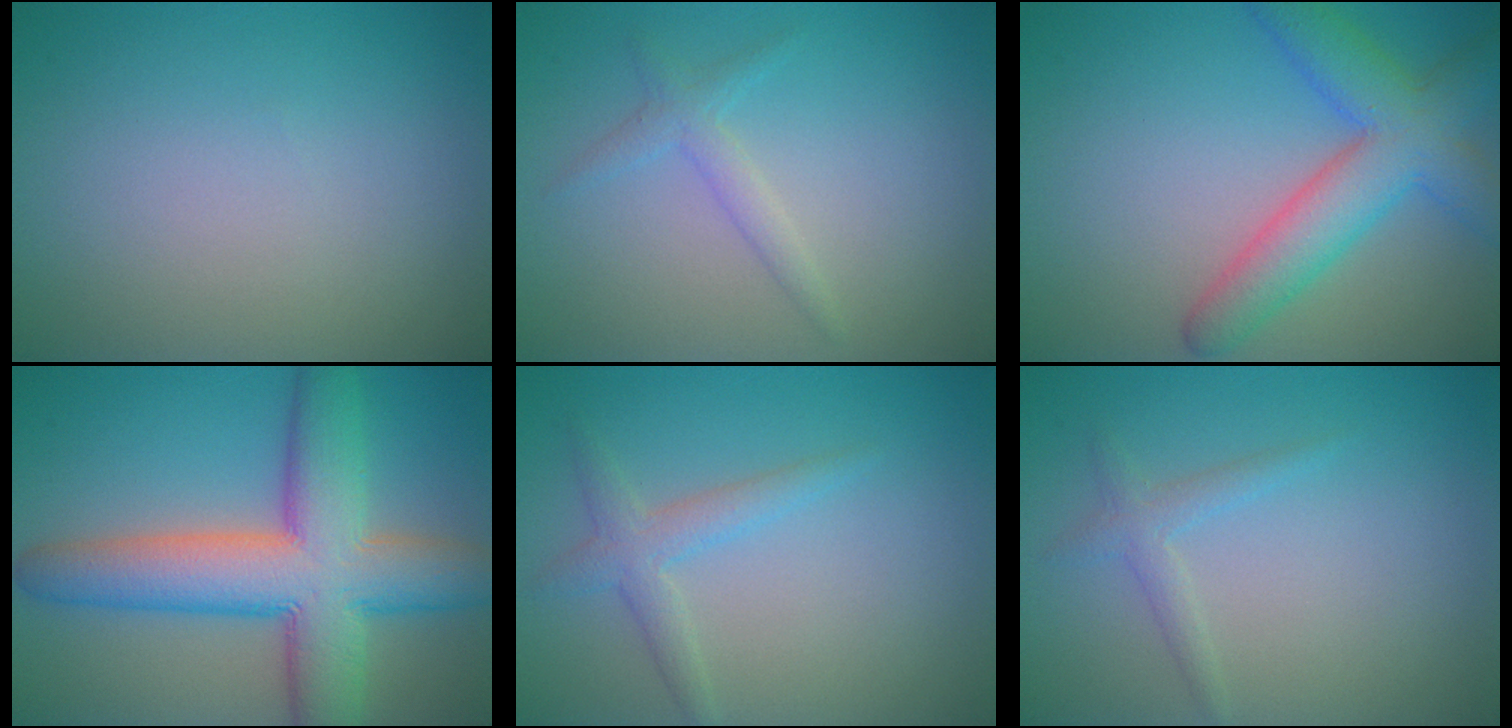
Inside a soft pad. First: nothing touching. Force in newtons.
{"total": 1.7, "press": 1.7, "slide": 0.1}
{"total": 6.6, "press": 6.5, "slide": 0.3}
{"total": 10.7, "press": 10.7, "slide": 0.4}
{"total": 2.2, "press": 2.2, "slide": 0.1}
{"total": 1.5, "press": 1.5, "slide": 0.0}